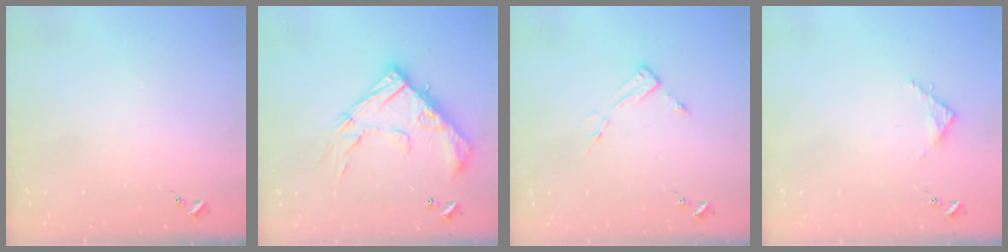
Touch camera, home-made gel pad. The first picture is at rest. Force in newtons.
{"total": 20.3, "press": 20.3, "slide": 1.7}
{"total": 4.4, "press": 4.4, "slide": 0.2}
{"total": 3.1, "press": 3.1, "slide": 0.4}